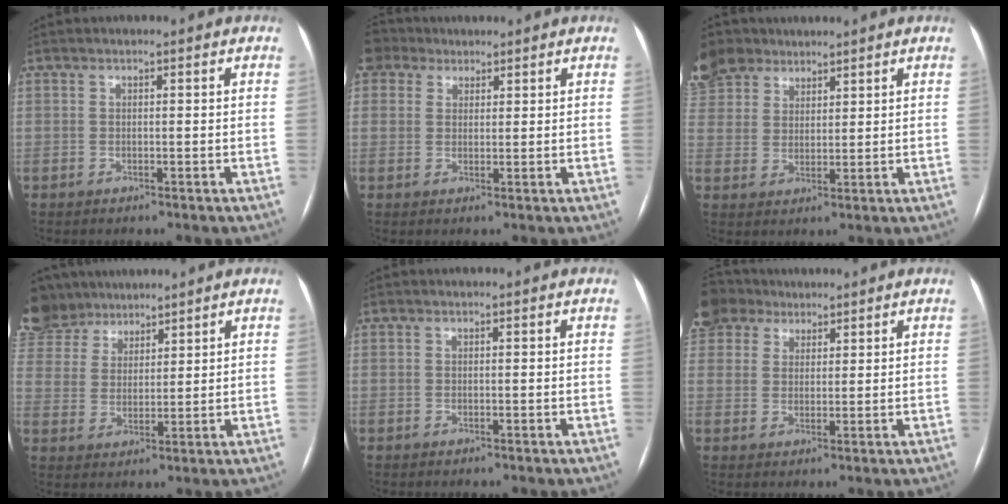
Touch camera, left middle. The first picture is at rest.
{"total": 2.0, "force": [1.7, 0.2, -0.9], "torque": [0.016, 0.008, 0.036]}
{"total": 8.5, "force": [6.9, 4.5, 1.9], "torque": [-0.062, 0.018, 0.145]}
{"total": 14.1, "force": [11.7, 6.4, 4.5], "torque": [-0.130, 0.036, 0.229]}
{"total": 0.0}
{"total": 4.9, "force": [4.3, 2.2, -0.2], "torque": [0.001, 0.015, 0.091]}